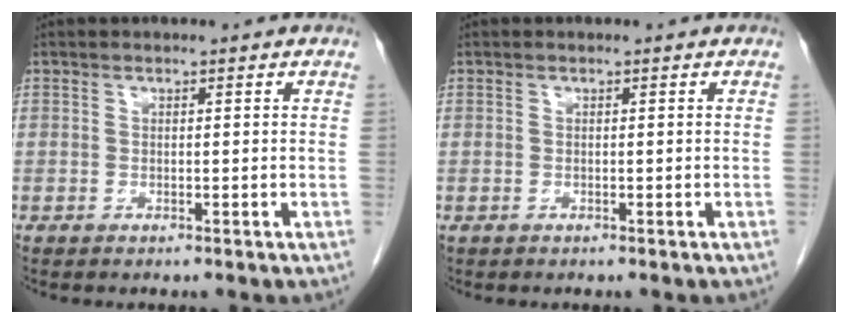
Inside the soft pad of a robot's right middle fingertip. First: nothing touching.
{"total": 0.0}